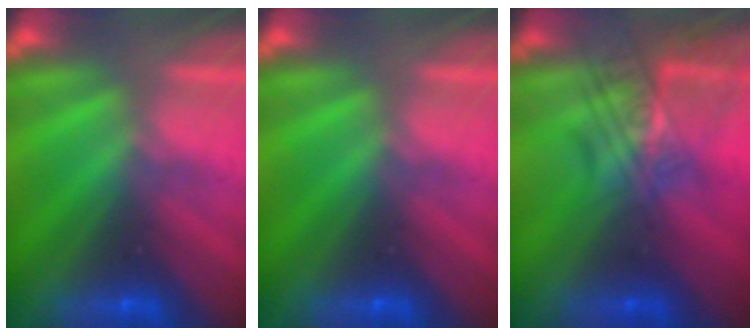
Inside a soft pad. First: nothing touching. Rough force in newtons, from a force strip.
{"total": 0.0}
{"total": 2.4}